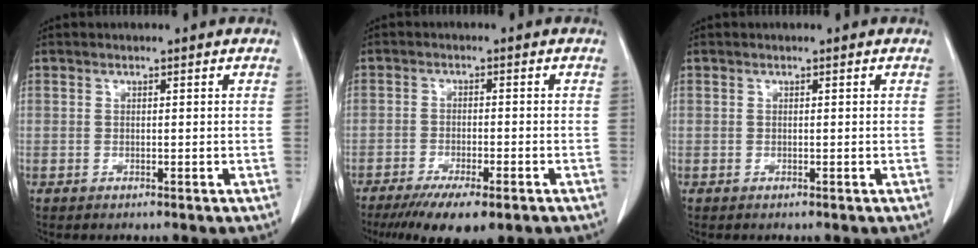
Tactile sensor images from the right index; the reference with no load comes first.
{"total": 9.5, "force": [-6.6, 2.4, 6.4], "torque": [-0.095, -0.016, -0.100]}
{"total": 0.0}